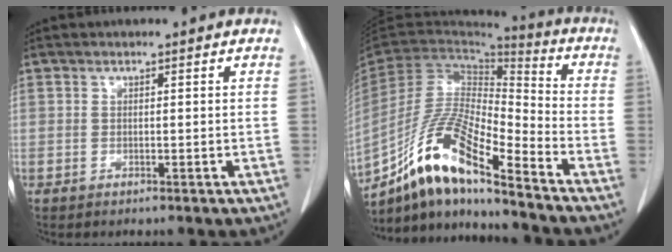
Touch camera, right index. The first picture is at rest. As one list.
[{"total": 16.4, "force": [-11.4, 2.4, 11.5], "torque": [-0.220, -0.001, -0.208]}]